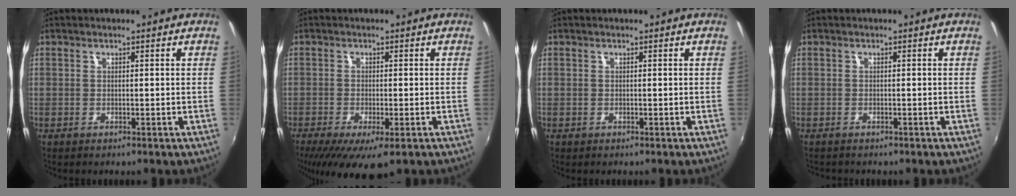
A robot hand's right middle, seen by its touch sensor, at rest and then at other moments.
{"total": 9.6, "force": [-5.7, 2.5, 7.3], "torque": [-0.148, -0.038, -0.088]}
{"total": 0.0}
{"total": 1.1, "force": [-1.0, 0.4, 0.2], "torque": [-0.009, 0.000, -0.014]}